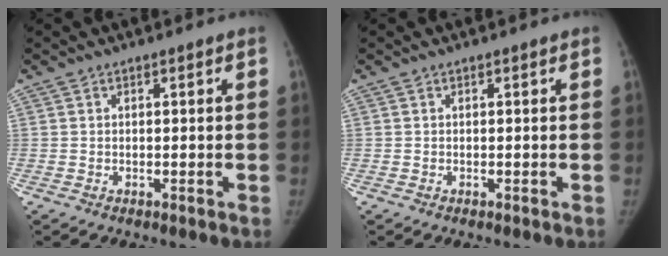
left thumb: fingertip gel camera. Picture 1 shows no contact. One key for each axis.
{"total": 0.0}